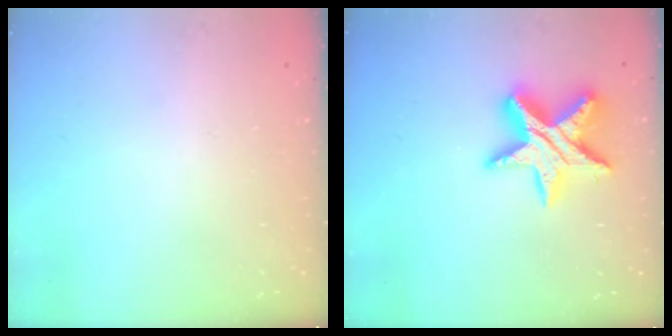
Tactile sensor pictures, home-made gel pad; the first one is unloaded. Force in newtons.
{"total": 15.9, "press": 15.9, "slide": 1.4}